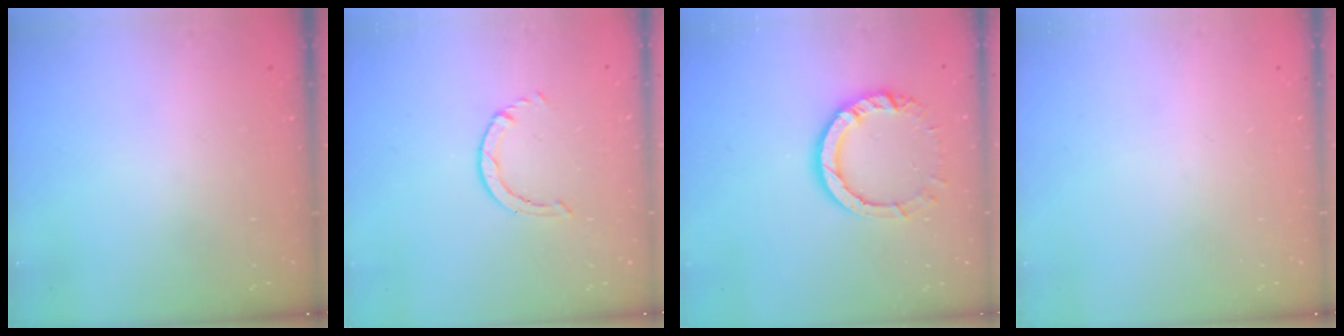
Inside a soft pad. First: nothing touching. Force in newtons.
{"total": 0.8, "press": 0.7, "slide": 0.1}
{"total": 11.3, "press": 11.2, "slide": 1.3}
{"total": 0.0}